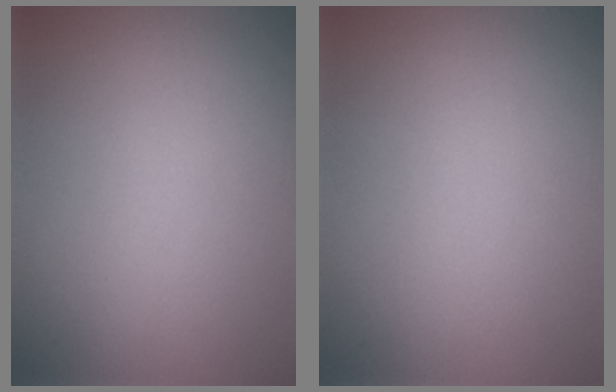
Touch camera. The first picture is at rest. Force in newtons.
{"total": 0.0}